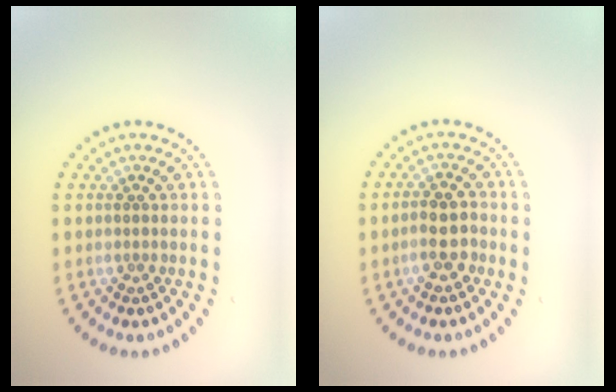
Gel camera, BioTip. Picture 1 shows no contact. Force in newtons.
{"total": 2.7, "press": 2.6, "slide": 0.6}